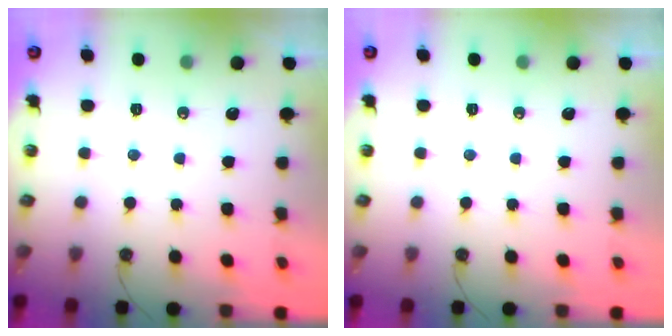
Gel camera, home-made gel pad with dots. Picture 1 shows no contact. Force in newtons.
{"total": 0.0}